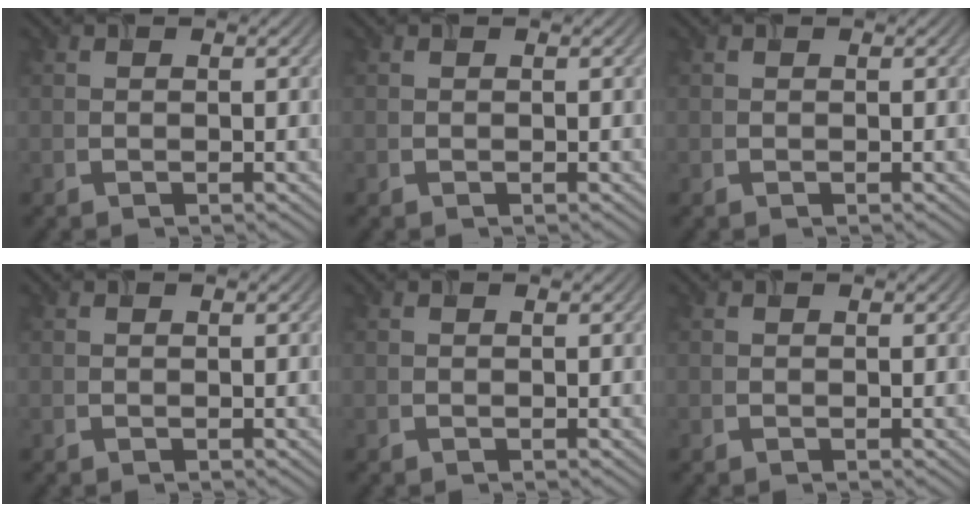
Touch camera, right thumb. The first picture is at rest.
{"total": 0.0}
{"total": 0.0}
{"total": 0.0}
{"total": 0.0}
{"total": 0.0}